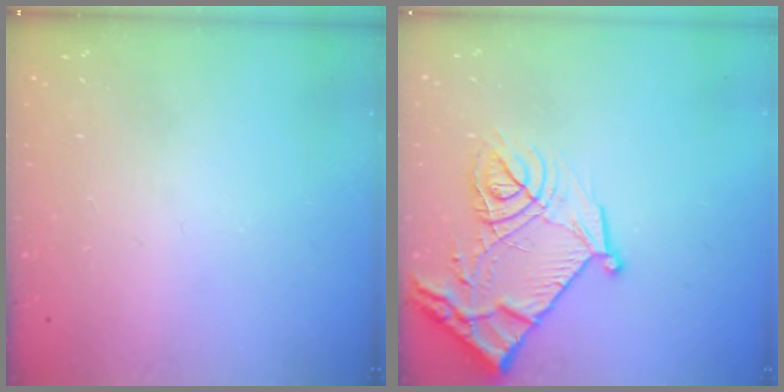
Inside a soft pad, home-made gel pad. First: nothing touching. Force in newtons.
{"total": 16.3, "press": 16.3, "slide": 1.8}